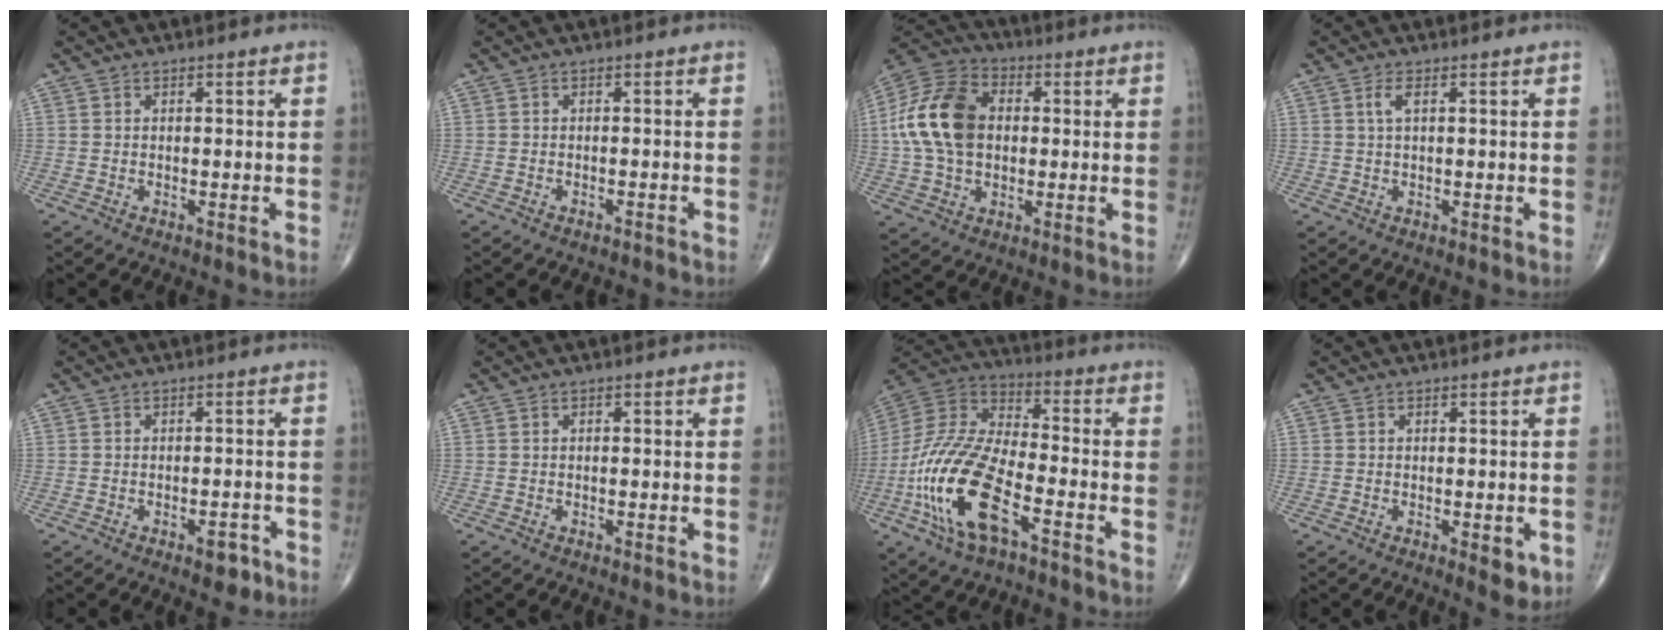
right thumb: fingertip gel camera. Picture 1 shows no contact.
{"total": 1.9, "force": [-1.8, 0.7, 0.3], "torque": [-0.012, 0.012, -0.023]}
{"total": 16.5, "force": [1.1, 11.4, 12.0], "torque": [-0.221, 0.023, 0.013]}
{"total": 2.0, "force": [0.7, 0.5, 1.8], "torque": [-0.043, 0.005, 0.015]}
{"total": 3.2, "force": [-1.9, 1.5, 2.1], "torque": [-0.012, 0.011, -0.022]}
{"total": 0.0}
{"total": 20.3, "force": [-8.1, 8.2, 16.6], "torque": [-0.354, 0.033, -0.151]}
{"total": 3.7, "force": [-1.1, 1.5, 3.1], "torque": [-0.027, -0.006, -0.011]}